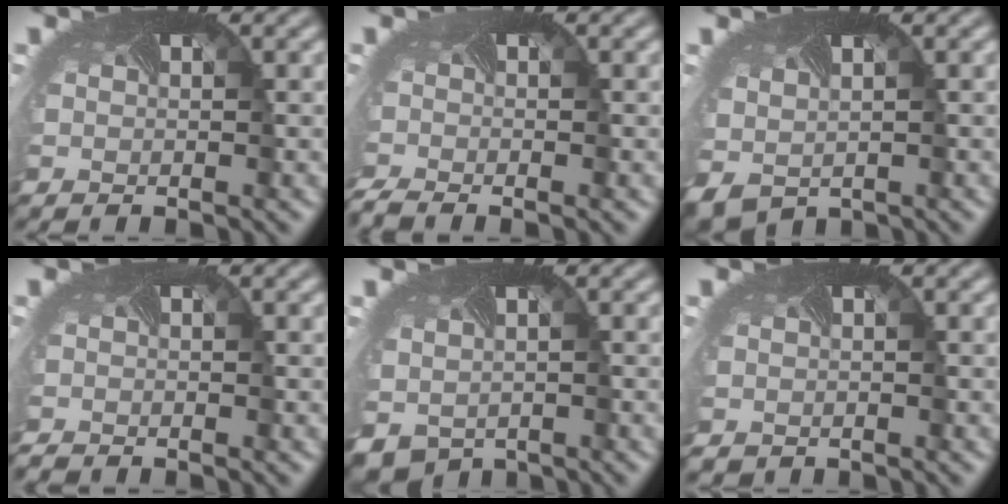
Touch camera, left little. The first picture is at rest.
{"total": 2.3, "force": [-2.1, 0.0, 0.8], "torque": [-0.023, -0.016, -0.045]}
{"total": 3.0, "force": [-0.8, 2.2, 1.8], "torque": [-0.057, -0.019, -0.003]}
{"total": 1.1, "force": [-1.1, -0.1, -0.2], "torque": [-0.006, -0.010, -0.022]}
{"total": 4.4, "force": [-2.0, 3.2, 2.3], "torque": [-0.057, -0.028, -0.021]}
{"total": 0.8, "force": [-0.3, 0.8, 0.2], "torque": [-0.001, -0.005, -0.002]}